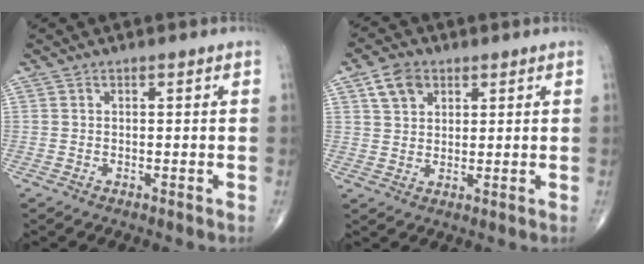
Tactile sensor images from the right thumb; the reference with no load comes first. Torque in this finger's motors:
{"motor_torque": [-0.50, 0.52, -0.04, 0.04, 0.00]}